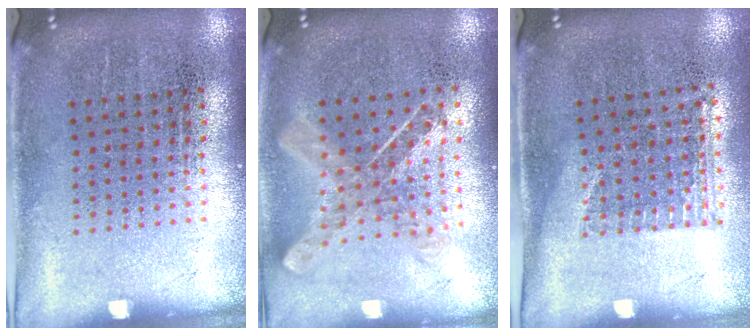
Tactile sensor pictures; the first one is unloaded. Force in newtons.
{"total": 0.9, "press": 0.9, "slide": 0.2}
{"total": 1.1, "press": 0.9, "slide": 0.6}